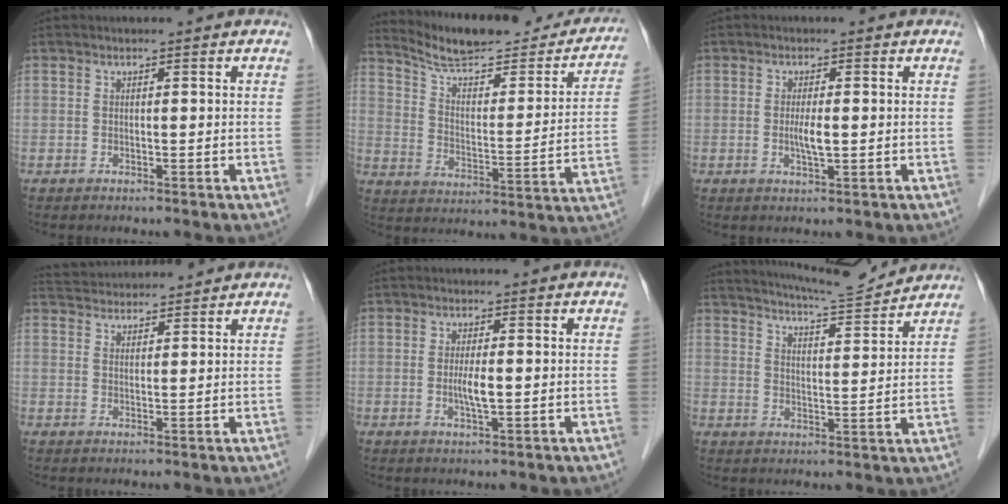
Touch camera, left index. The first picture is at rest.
{"total": 22.7, "force": [20.6, 4.8, 8.2], "torque": [-0.107, -0.032, 0.277]}
{"total": 2.6, "force": [-0.4, 0.4, 2.5], "torque": [-0.052, -0.007, -0.006]}
{"total": 7.7, "force": [7.5, 0.9, 1.4], "torque": [-0.031, 0.032, 0.118]}
{"total": 2.9, "force": [-0.5, 0.4, 2.8], "torque": [-0.057, -0.007, -0.008]}
{"total": 10.0, "force": [9.8, -0.4, 2.4], "torque": [-0.046, -0.001, 0.143]}